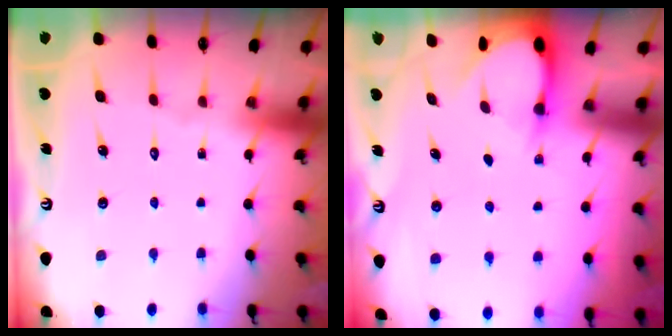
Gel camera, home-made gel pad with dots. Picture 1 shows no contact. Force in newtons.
{"total": 2.9, "press": 2.9, "slide": 0.3}